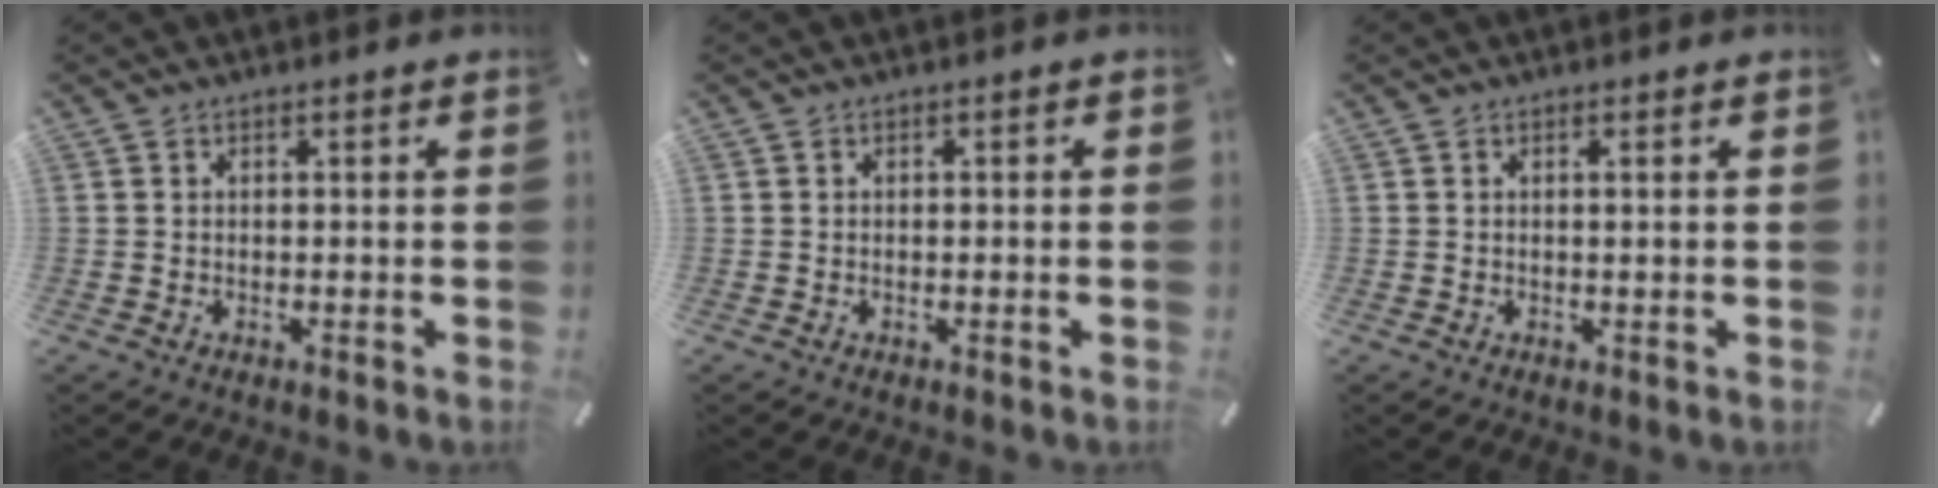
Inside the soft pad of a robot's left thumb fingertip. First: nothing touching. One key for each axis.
{"total": 0.5, "fx": -0.2, "fy": 0.3, "fz": 0.4, "tx": -0.007, "ty": -0.001, "tz": -0.004}
{"total": 0.9, "fx": 0.2, "fy": 0.0, "fz": 0.9, "tx": -0.017, "ty": -0.001, "tz": 0.004}